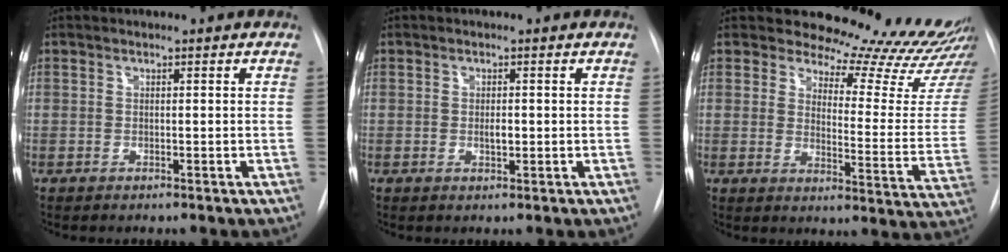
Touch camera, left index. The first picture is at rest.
{"total": 1.6, "force": [-0.9, 0.6, 1.2], "torque": [-0.019, -0.007, -0.012]}
{"total": 20.7, "force": [19.9, 3.4, 4.6], "torque": [-0.040, -0.141, 0.210]}